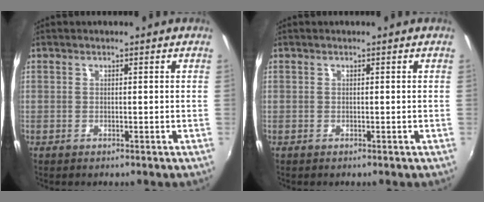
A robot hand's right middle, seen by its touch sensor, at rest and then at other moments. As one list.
[{"total": 0.0}]